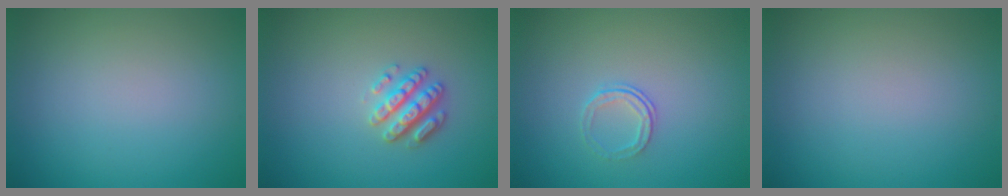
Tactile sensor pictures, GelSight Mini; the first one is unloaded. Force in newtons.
{"total": 2.8, "press": 2.7, "slide": 0.6}
{"total": 1.3, "press": 0.9, "slide": 0.9}
{"total": 0.0}